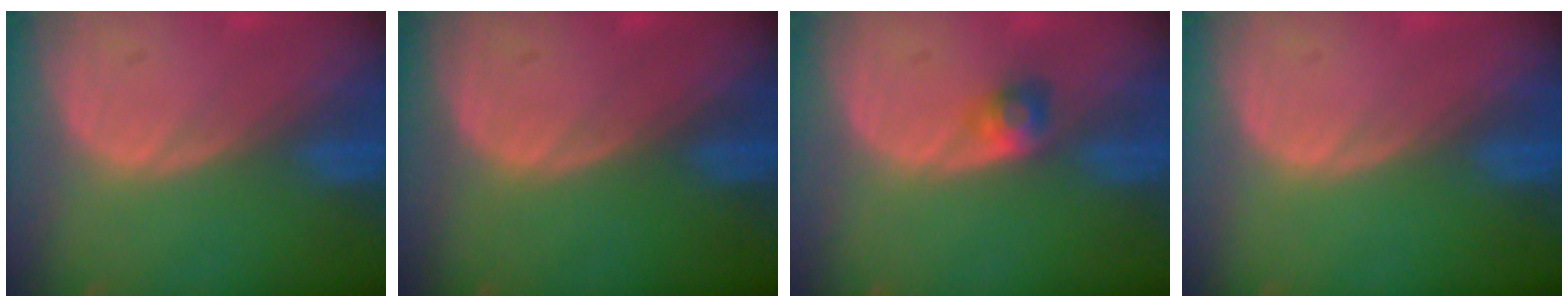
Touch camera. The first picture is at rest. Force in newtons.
{"total": 0.0}
{"total": 2.4, "press": 2.3, "slide": 0.7}
{"total": 0.0}